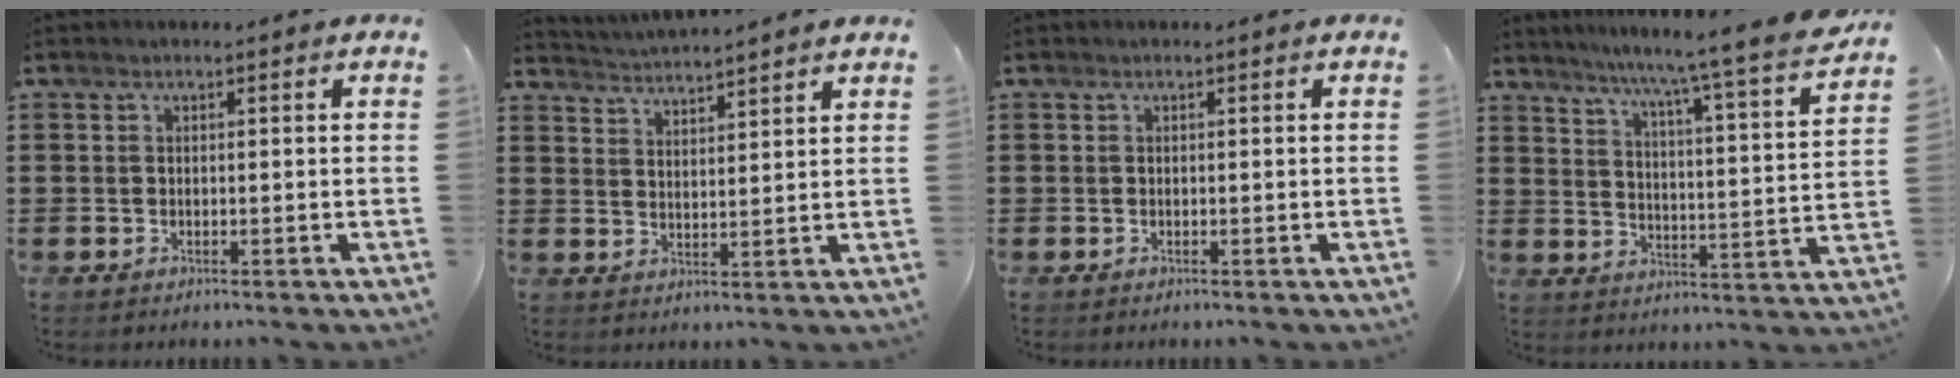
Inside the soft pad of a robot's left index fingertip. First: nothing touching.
{"total": 3.2, "force": [3.1, -0.7, -0.4], "torque": [-0.005, -0.019, 0.053]}
{"total": 0.0}
{"total": 6.7, "force": [5.9, -1.6, 2.9], "torque": [-0.064, -0.065, 0.086]}